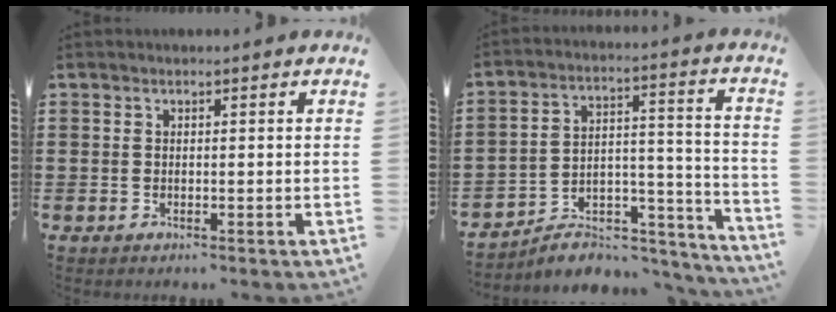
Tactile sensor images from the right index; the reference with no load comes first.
{"total": 6.6, "force": [-5.8, 2.4, 1.9], "torque": [-0.027, 0.014, -0.109]}